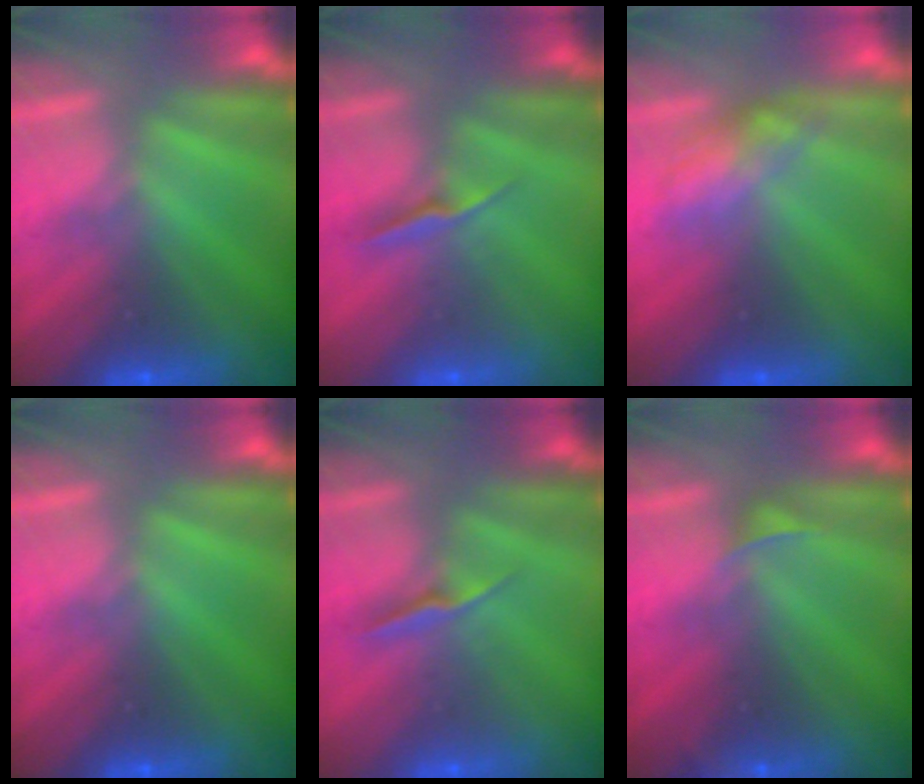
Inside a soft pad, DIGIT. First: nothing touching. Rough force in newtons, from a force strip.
{"total": 1.3}
{"total": 2.7}
{"total": 0.0}
{"total": 1.3}
{"total": 2.5}